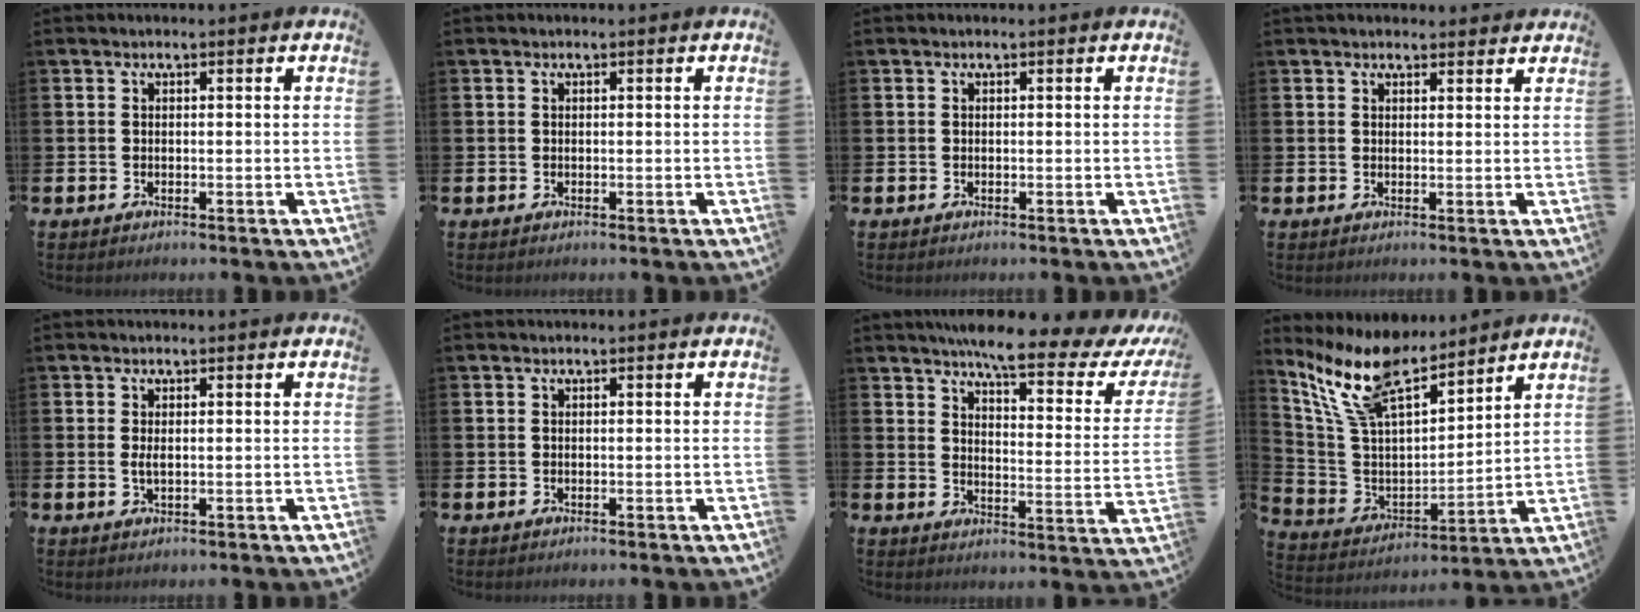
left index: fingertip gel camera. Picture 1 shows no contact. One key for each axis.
{"total": 0.0}
{"total": 0.0}
{"total": 1.8, "fx": 1.7, "fy": 0.5, "fz": 0.1, "tx": 0.005, "ty": -0.005, "tz": 0.030}
{"total": 1.1, "fx": 0.3, "fy": 0.3, "fz": 1.0, "tx": -0.014, "ty": 0.000, "tz": 0.003}
{"total": 0.0}
{"total": 7.6, "fx": 6.3, "fy": 1.1, "fz": 4.1, "tx": -0.078, "ty": -0.046, "tz": 0.099}
{"total": 11.8, "fx": 9.9, "fy": 3.8, "fz": 5.2, "tx": -0.147, "ty": -0.052, "tz": 0.182}